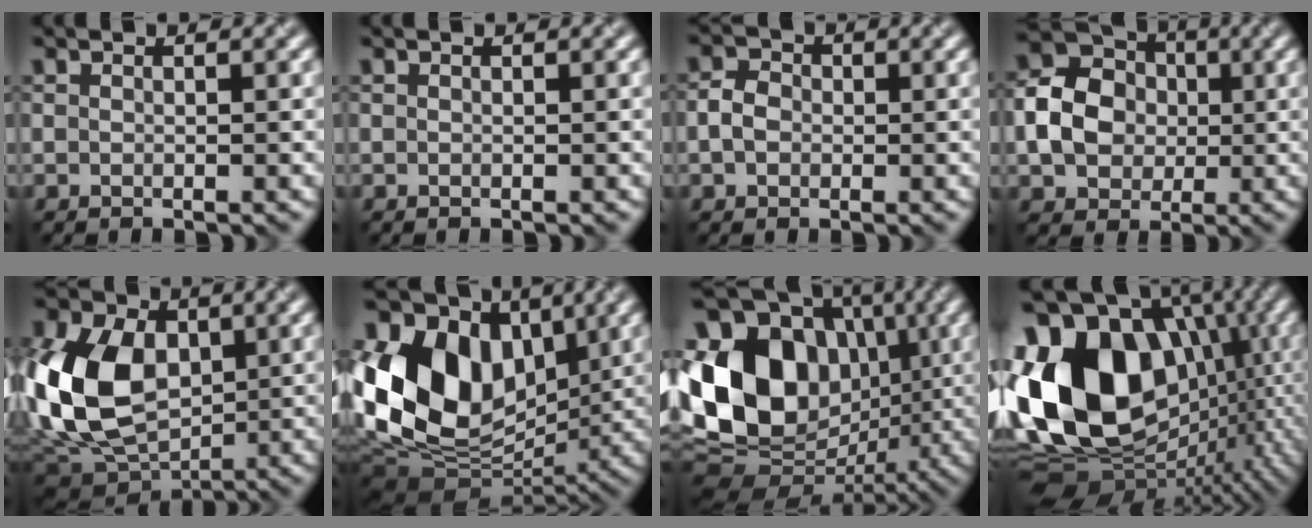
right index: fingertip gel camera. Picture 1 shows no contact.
{"total": 0.0}
{"total": 1.9, "force": [-0.2, 1.7, 1.0], "torque": [-0.021, 0.008, -0.013]}
{"total": 6.1, "force": [-0.2, 5.2, 3.2], "torque": [-0.063, 0.012, -0.014]}
{"total": 12.6, "force": [1.0, 8.8, 8.9], "torque": [-0.223, 0.004, 0.002]}
{"total": 15.2, "force": [2.8, 10.8, 10.3], "torque": [-0.203, 0.019, 0.041]}
{"total": 15.1, "force": [1.4, 12.1, 8.9], "torque": [-0.179, 0.022, -0.002]}
{"total": 19.8, "force": [1.9, 15.2, 12.6], "torque": [-0.267, -0.002, 0.055]}